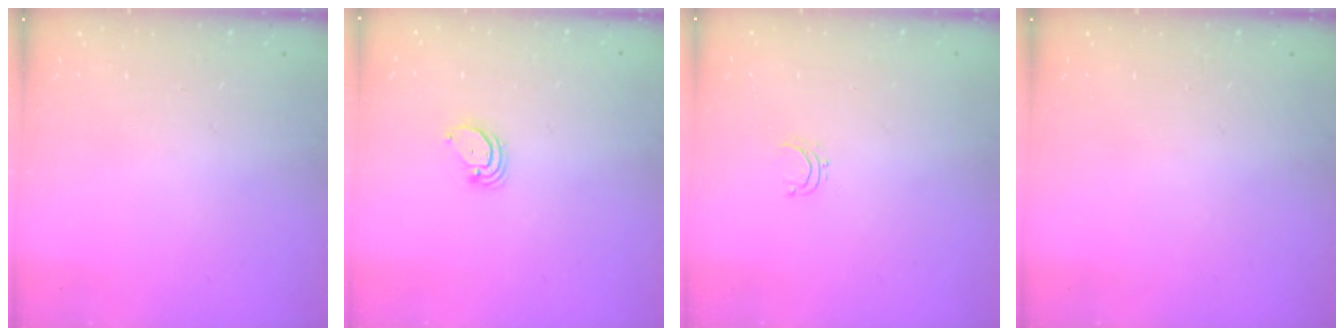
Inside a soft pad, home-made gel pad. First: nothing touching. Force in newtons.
{"total": 2.0, "press": 2.0, "slide": 0.1}
{"total": 3.6, "press": 3.6, "slide": 0.3}
{"total": 0.0}